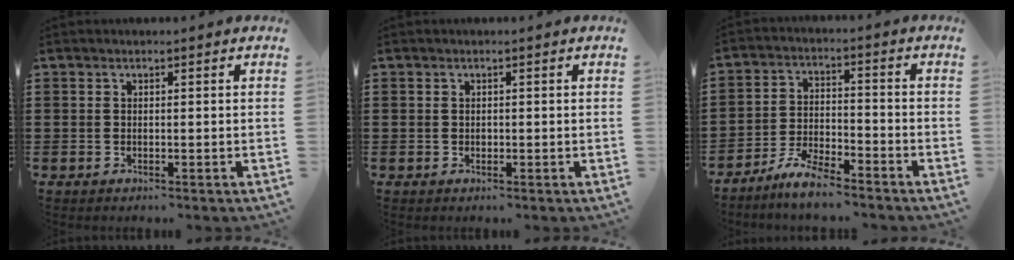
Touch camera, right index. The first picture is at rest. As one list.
[{"total": 0.6, "force": [0.0, 0.5, 0.3], "torque": [-0.009, 0.002, -0.001]}, {"total": 5.7, "force": [-5.3, 0.7, 2.0], "torque": [-0.056, -0.001, -0.106]}]